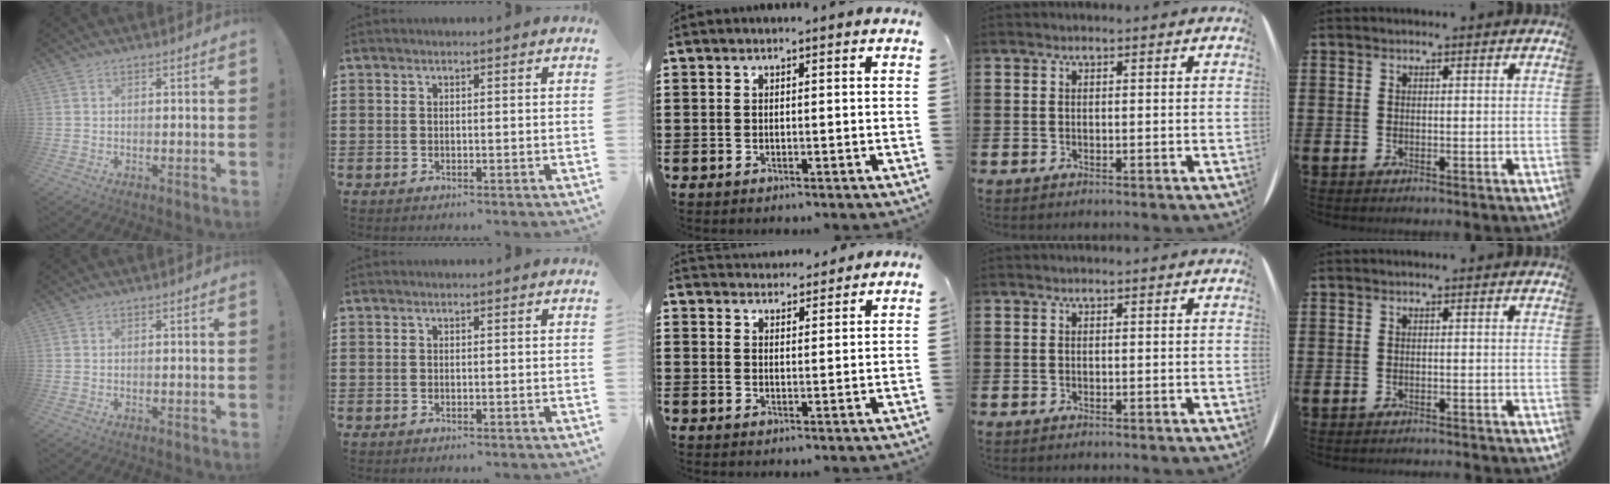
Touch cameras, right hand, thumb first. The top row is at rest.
{"middle": {"total": 3.3, "force": [3.3, 0.5, -0.3], "torque": [0.006, -0.014, 0.061]}, "little": {"total": 0.5, "force": [-0.5, -0.1, 0.0], "torque": [-0.001, -0.002, -0.011]}}